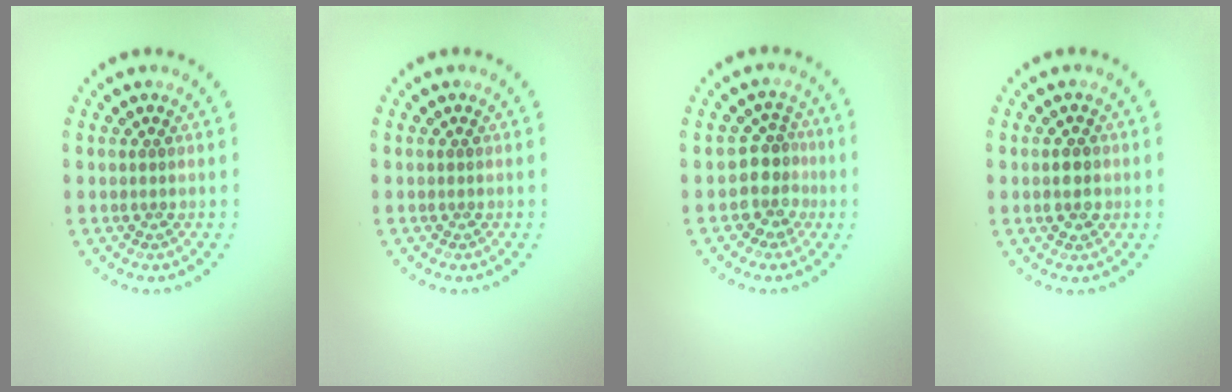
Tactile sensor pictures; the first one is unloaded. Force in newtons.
{"total": 0.0}
{"total": 3.0, "press": 2.3, "slide": 1.8}
{"total": 2.6, "press": 2.6, "slide": 0.1}